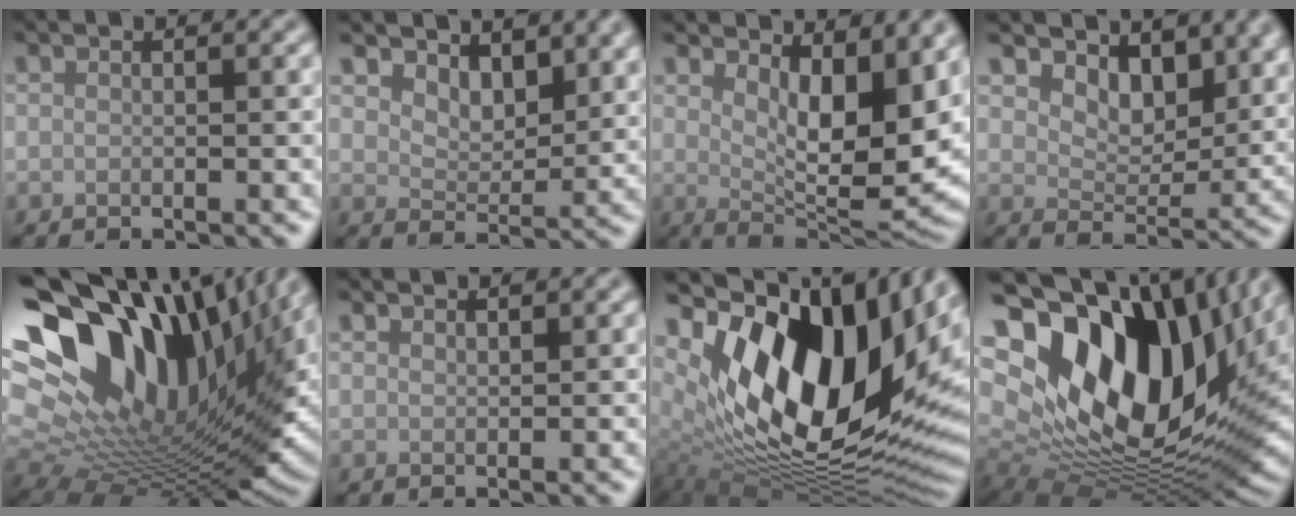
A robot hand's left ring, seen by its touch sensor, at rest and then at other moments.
{"total": 4.3, "force": [3.4, 2.0, 1.8], "torque": [-0.038, -0.011, 0.047]}
{"total": 10.7, "force": [3.0, 4.5, 9.2], "torque": [-0.126, -0.016, 0.051]}
{"total": 6.1, "force": [4.4, 3.2, 2.8], "torque": [-0.049, -0.014, 0.058]}
{"total": 20.2, "force": [7.2, 11.1, 15.2], "torque": [-0.263, 0.001, 0.151]}
{"total": 0.7, "force": [0.7, 0.1, 0.0], "torque": [0.003, -0.001, 0.014]}
{"total": 18.8, "force": [5.1, 11.0, 14.4], "torque": [-0.266, -0.005, 0.098]}
{"total": 20.8, "force": [5.7, 12.5, 15.6], "torque": [-0.289, -0.017, 0.134]}